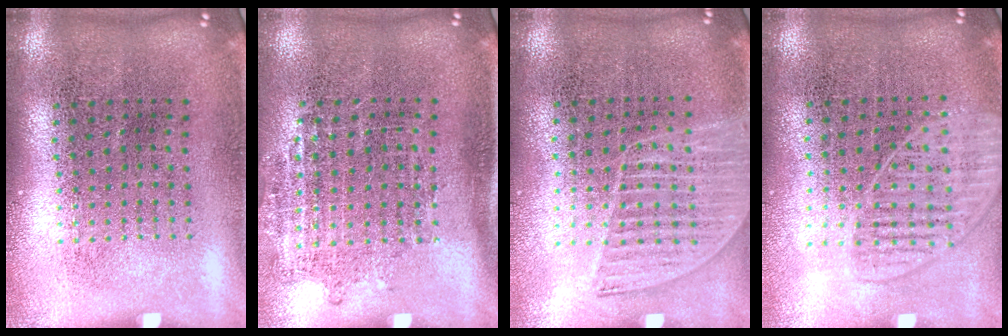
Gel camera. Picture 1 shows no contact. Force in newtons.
{"total": 1.1, "press": 0.9, "slide": 0.7}
{"total": 1.4, "press": 1.2, "slide": 0.6}
{"total": 1.3, "press": 1.2, "slide": 0.5}